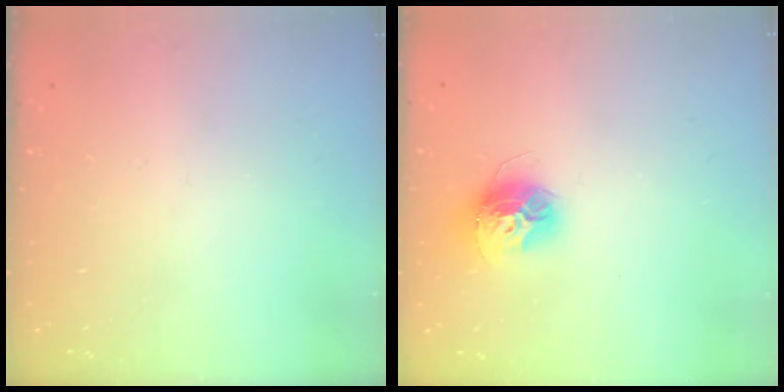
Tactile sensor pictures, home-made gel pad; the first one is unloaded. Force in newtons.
{"total": 12.1, "press": 12.0, "slide": 1.0}